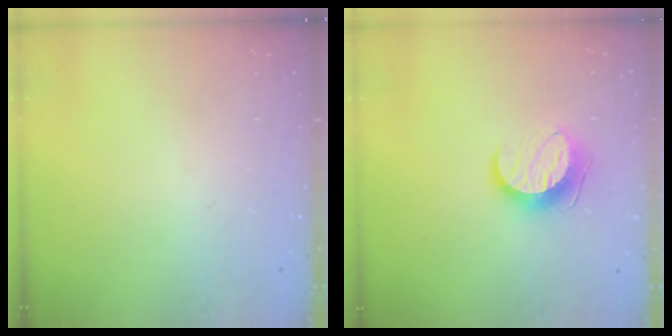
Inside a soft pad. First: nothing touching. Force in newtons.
{"total": 9.4, "press": 9.4, "slide": 0.1}